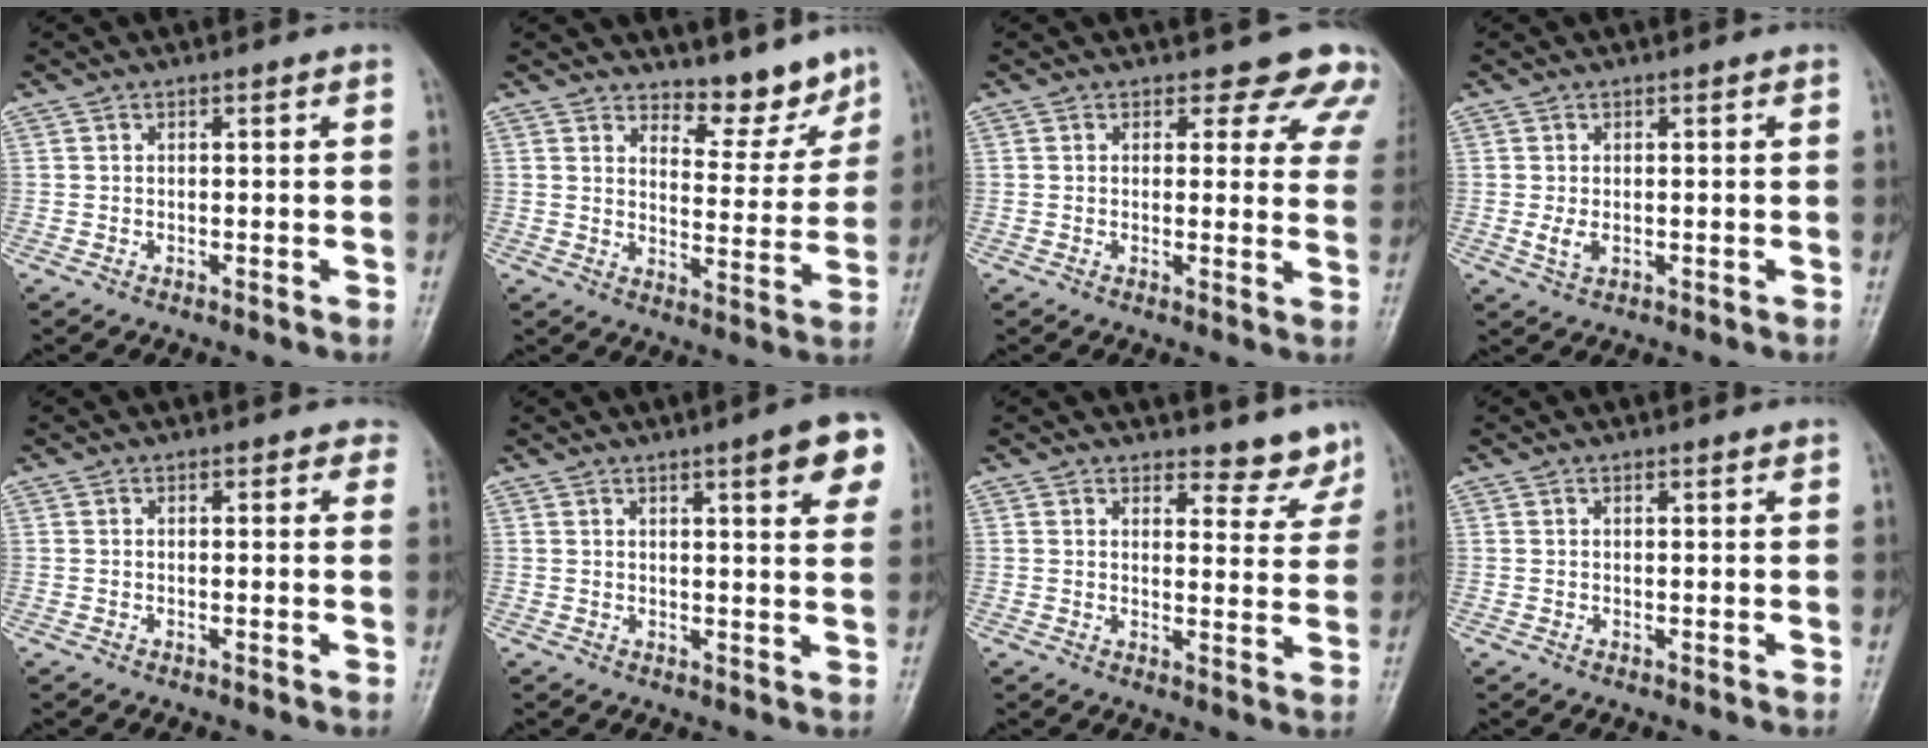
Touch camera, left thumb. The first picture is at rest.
{"total": 7.8, "force": [7.1, 2.8, 1.9], "torque": [0.005, -0.066, 0.107]}
{"total": 9.3, "force": [8.0, 4.4, 2.0], "torque": [0.031, -0.040, 0.059]}
{"total": 2.1, "force": [-0.2, 1.3, 1.7], "torque": [-0.035, -0.006, -0.001]}
{"total": 2.1, "force": [1.5, 1.3, 0.7], "torque": [0.020, -0.004, 0.002]}
{"total": 9.3, "force": [4.7, 1.8, 7.8], "torque": [-0.077, -0.014, 0.053]}
{"total": 6.2, "force": [5.7, 2.2, 0.4], "torque": [0.022, -0.051, 0.061]}
{"total": 0.6, "force": [0.5, 0.1, 0.2], "torque": [-0.006, -0.004, 0.008]}